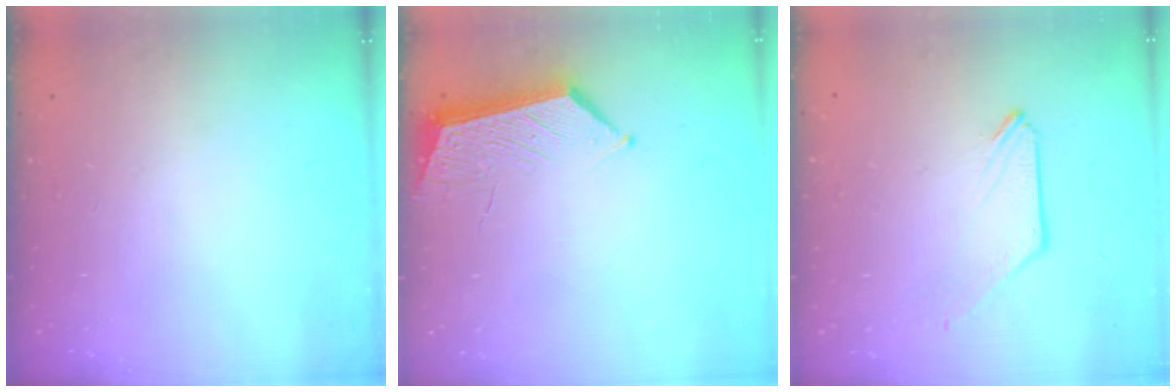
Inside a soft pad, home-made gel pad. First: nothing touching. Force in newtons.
{"total": 6.6, "press": 6.6, "slide": 0.4}
{"total": 0.0}